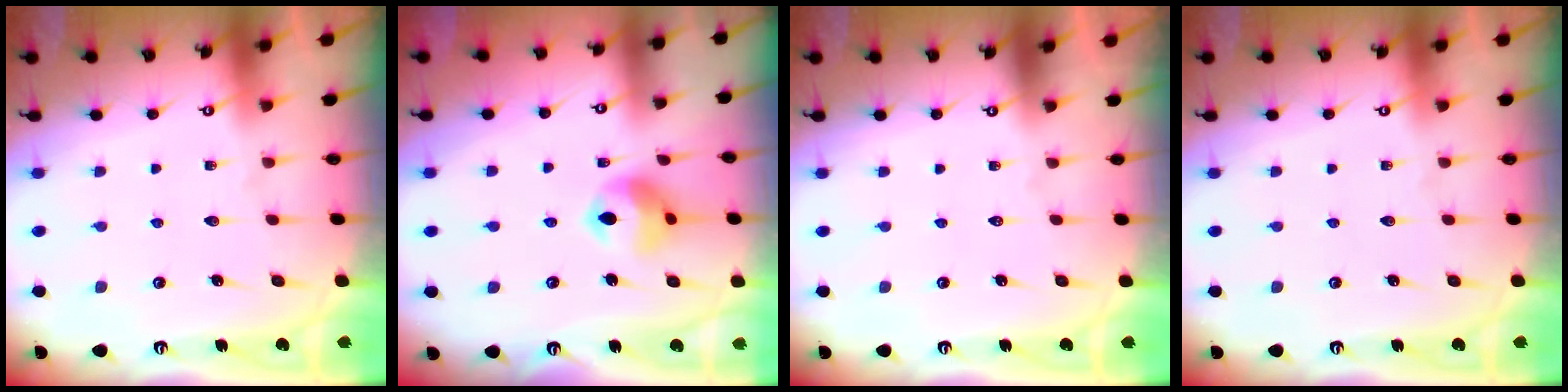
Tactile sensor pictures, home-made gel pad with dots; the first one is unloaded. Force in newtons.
{"total": 10.5, "press": 10.4, "slide": 1.4}
{"total": 0.0}
{"total": 0.0}